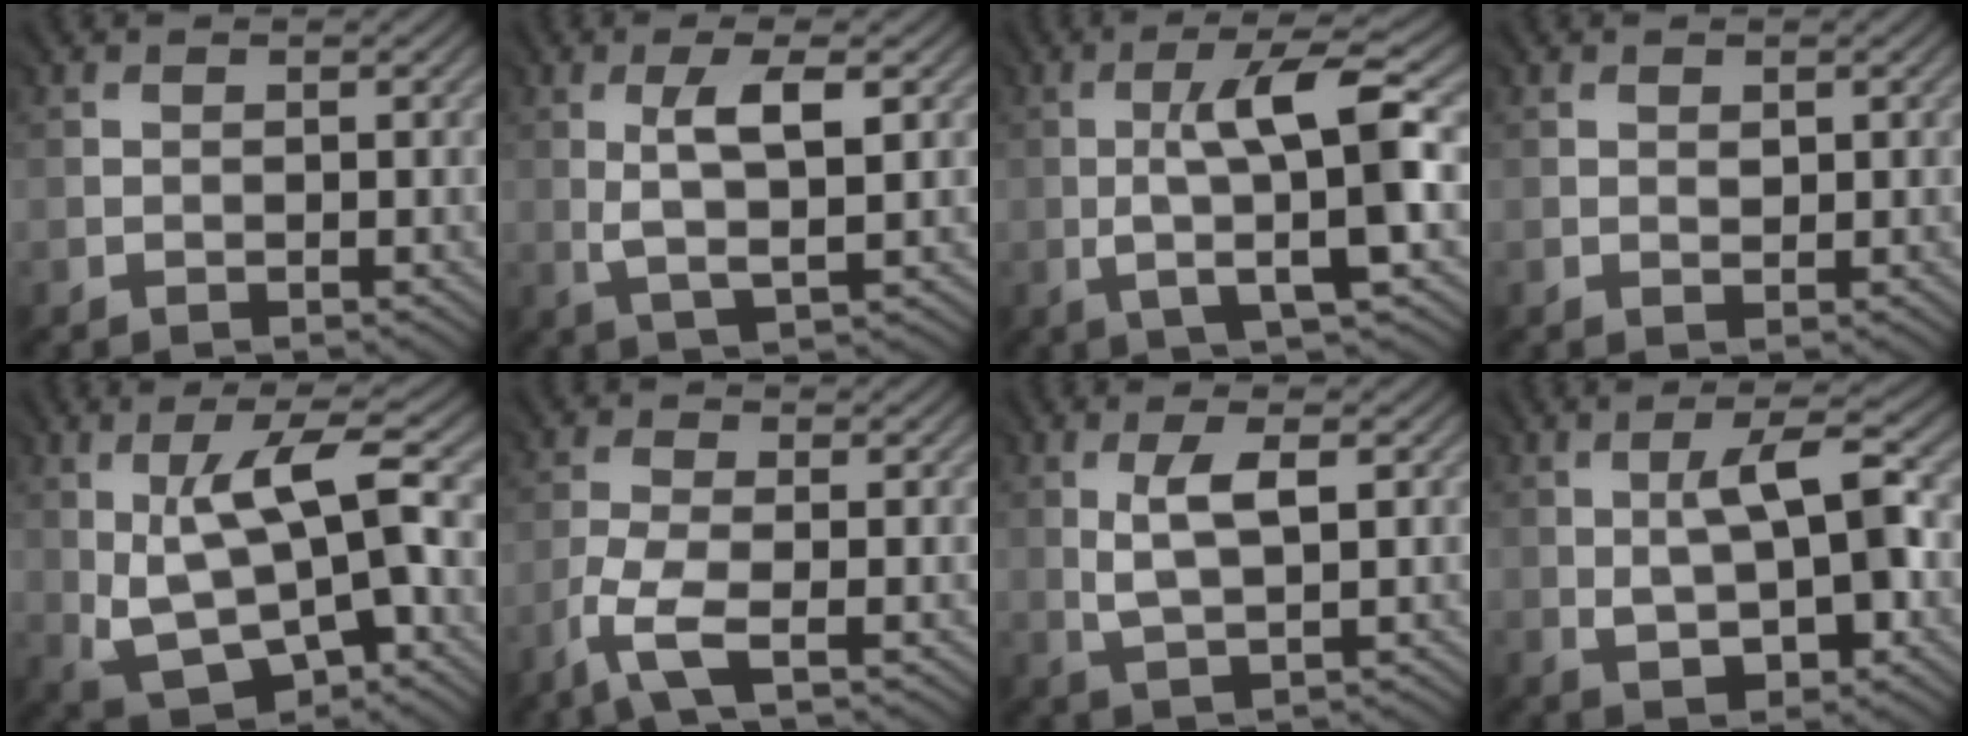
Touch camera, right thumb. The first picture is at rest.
{"total": 5.3, "force": [1.1, 1.3, 5.0], "torque": [-0.099, -0.002, 0.024]}
{"total": 9.1, "force": [0.0, 1.5, 9.0], "torque": [-0.144, 0.014, 0.000]}
{"total": 0.9, "force": [0.5, 0.6, 0.5], "torque": [-0.006, -0.003, 0.011]}
{"total": 9.7, "force": [0.6, 3.6, 9.0], "torque": [-0.175, -0.003, 0.016]}
{"total": 4.3, "force": [-2.7, 0.8, 3.3], "torque": [-0.083, -0.004, -0.066]}
{"total": 4.0, "force": [1.0, 1.1, 3.7], "torque": [-0.080, -0.002, 0.025]}
{"total": 7.3, "force": [-0.2, 2.9, 6.7], "torque": [-0.111, 0.007, -0.001]}